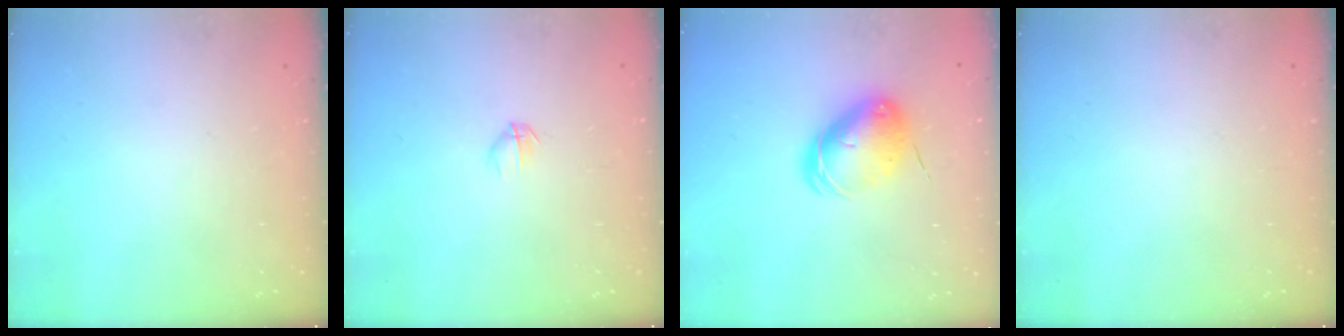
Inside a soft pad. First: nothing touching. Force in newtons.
{"total": 2.8, "press": 2.7, "slide": 0.9}
{"total": 8.4, "press": 8.3, "slide": 1.4}
{"total": 0.0}